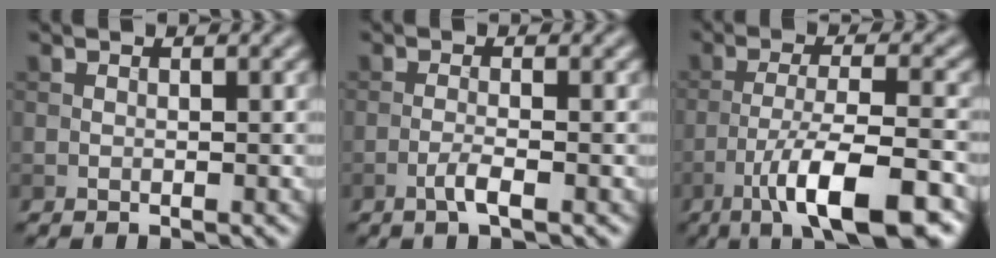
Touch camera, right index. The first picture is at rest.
{"total": 1.8, "force": [-0.9, 0.3, 1.6], "torque": [-0.030, 0.005, -0.022]}
{"total": 9.9, "force": [-5.4, 2.1, 8.0], "torque": [-0.126, 0.004, -0.090]}